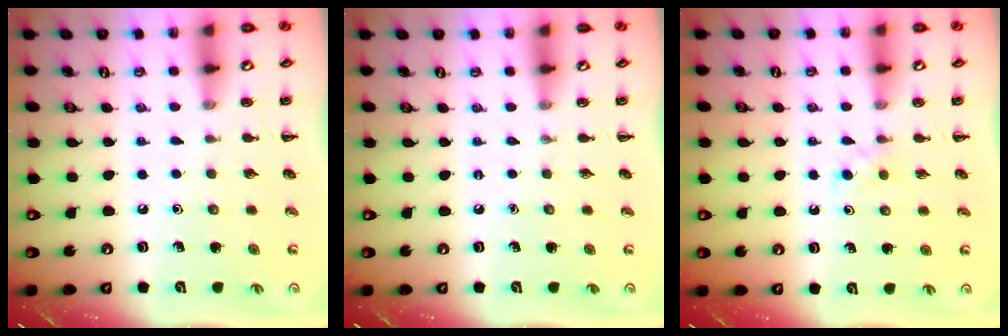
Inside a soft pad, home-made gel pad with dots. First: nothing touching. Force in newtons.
{"total": 0.0}
{"total": 2.7, "press": 2.5, "slide": 1.1}